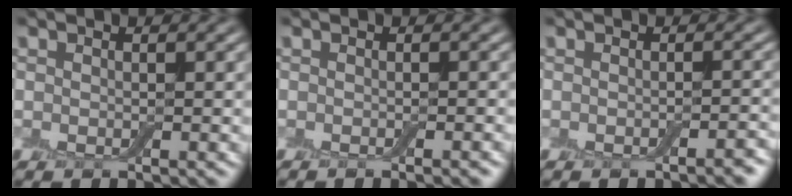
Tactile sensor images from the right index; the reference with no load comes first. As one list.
[{"total": 1.4, "force": [-0.8, 0.3, 1.2], "torque": [-0.004, 0.002, -0.011]}, {"total": 1.4, "force": [-0.8, 0.3, 1.1], "torque": [-0.010, 0.002, -0.012]}]